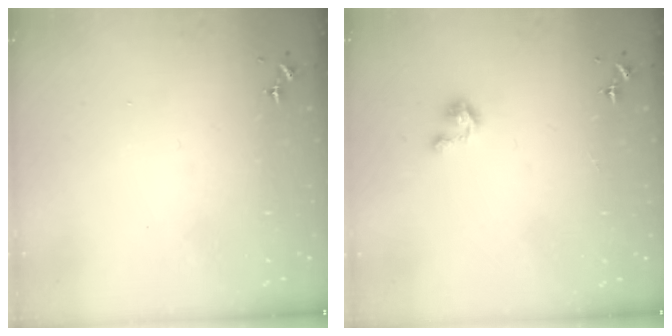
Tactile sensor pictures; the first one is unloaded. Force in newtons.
{"total": 2.5, "press": 2.5, "slide": 0.3}